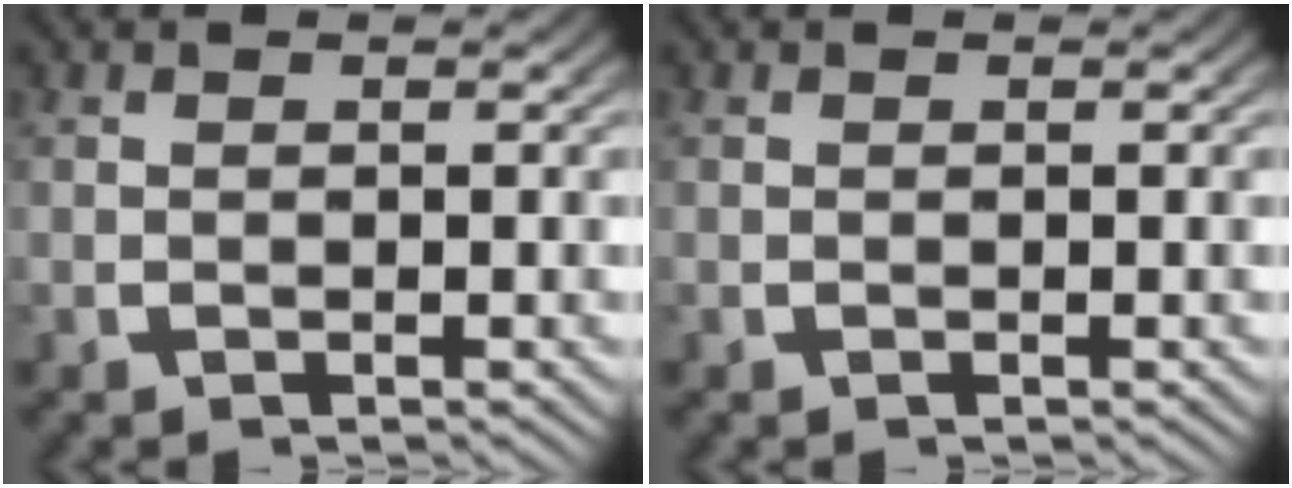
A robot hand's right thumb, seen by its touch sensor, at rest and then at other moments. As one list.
[{"total": 0.0}]